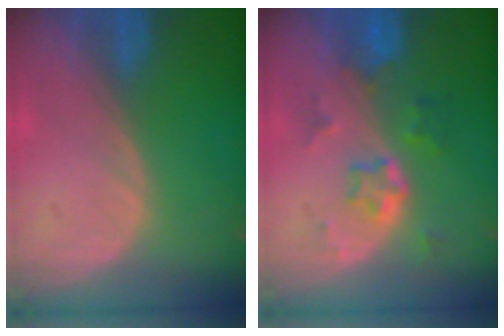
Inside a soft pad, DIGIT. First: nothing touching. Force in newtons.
{"total": 5.8, "press": 5.2, "slide": 2.5}